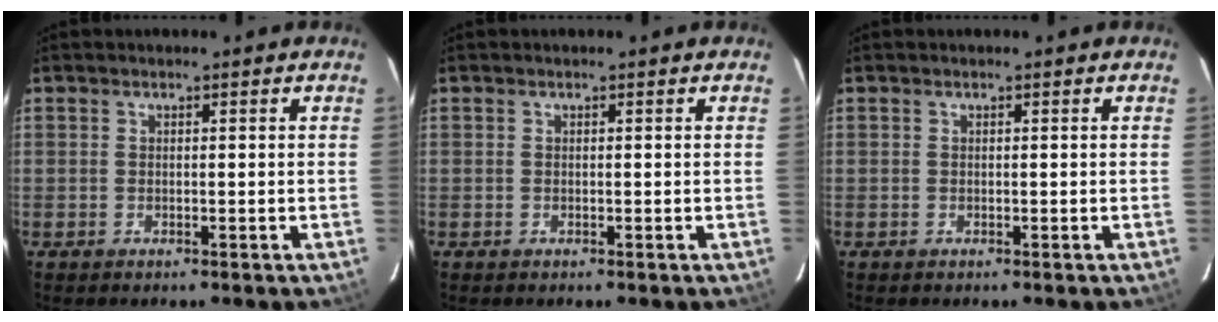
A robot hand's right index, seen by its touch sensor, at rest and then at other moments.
{"total": 0.0}
{"total": 0.0}